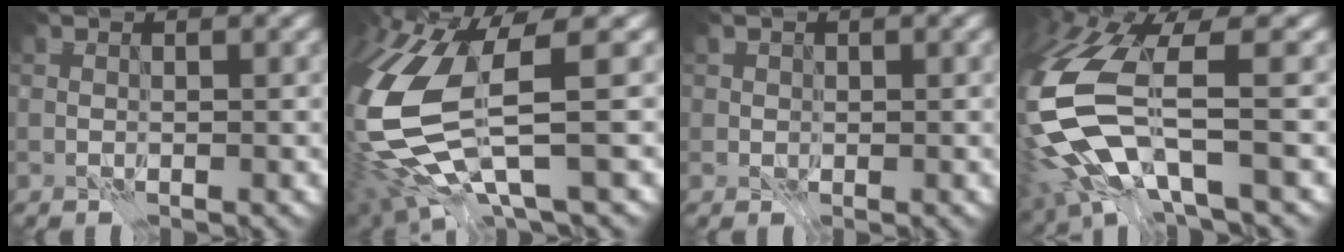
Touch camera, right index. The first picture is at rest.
{"total": 12.1, "force": [-0.9, 4.4, 11.2], "torque": [-0.259, -0.035, -0.009]}
{"total": 0.9, "force": [0.2, 0.9, 0.1], "torque": [0.004, -0.001, 0.001]}
{"total": 11.5, "force": [-2.8, 4.8, 10.1], "torque": [-0.241, -0.023, -0.056]}